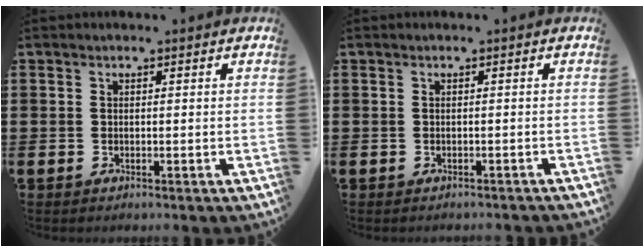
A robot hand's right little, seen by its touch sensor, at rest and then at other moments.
{"total": 0.5, "force": [-0.5, 0.0, 0.1], "torque": [-0.001, -0.002, -0.010]}